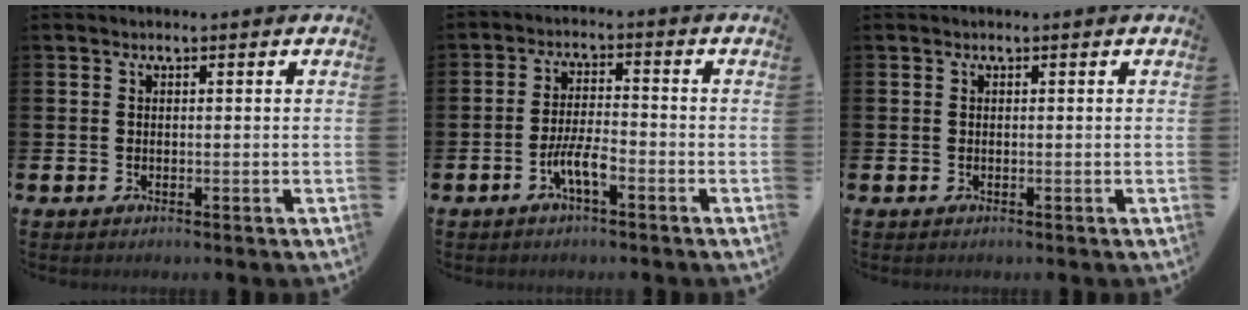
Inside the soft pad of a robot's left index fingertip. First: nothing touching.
{"total": 4.3, "force": [-2.0, 1.1, 3.6], "torque": [-0.077, 0.005, -0.041]}
{"total": 0.0}